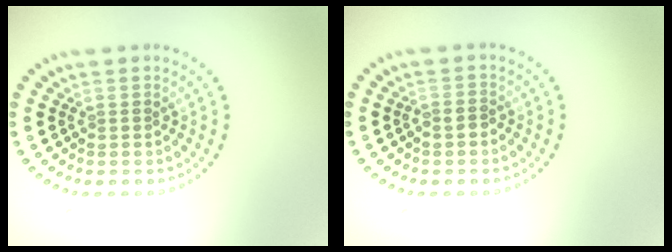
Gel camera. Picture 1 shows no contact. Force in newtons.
{"total": 1.1, "press": 0.8, "slide": 0.8}